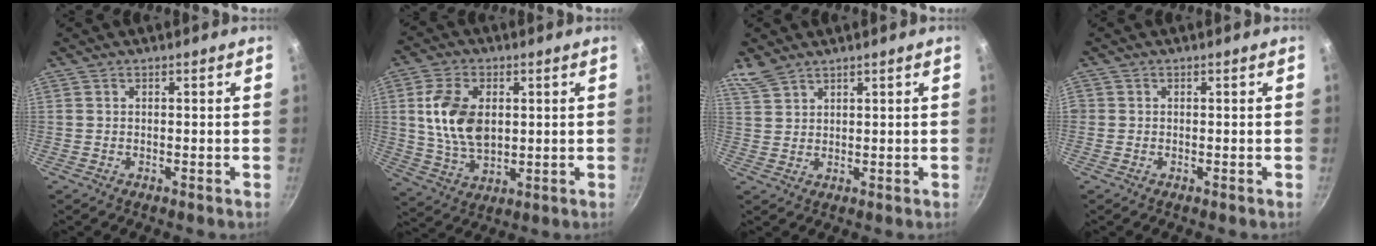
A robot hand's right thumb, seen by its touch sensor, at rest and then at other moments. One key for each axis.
{"total": 12.6, "fx": 2.0, "fy": 7.9, "fz": 9.6, "tx": -0.169, "ty": -0.014, "tz": 0.042}
{"total": 3.8, "fx": 3.3, "fy": 1.6, "fz": 1.0, "tx": -0.020, "ty": 0.001, "tz": 0.077}
{"total": 0.0}